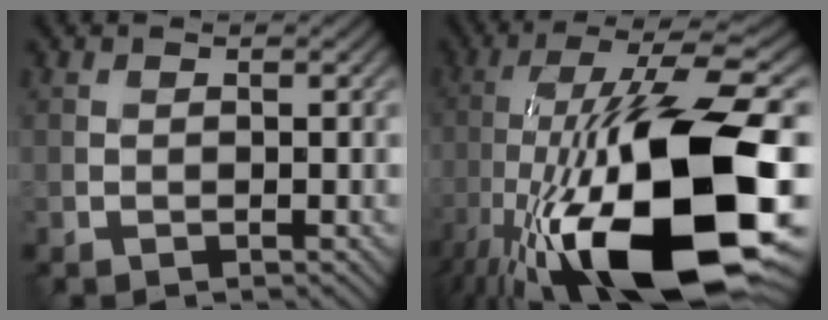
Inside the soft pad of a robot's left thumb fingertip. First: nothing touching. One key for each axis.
{"total": 21.4, "fx": -7.0, "fy": 7.3, "fz": 18.8, "tx": -0.331, "ty": 0.005, "tz": -0.124}